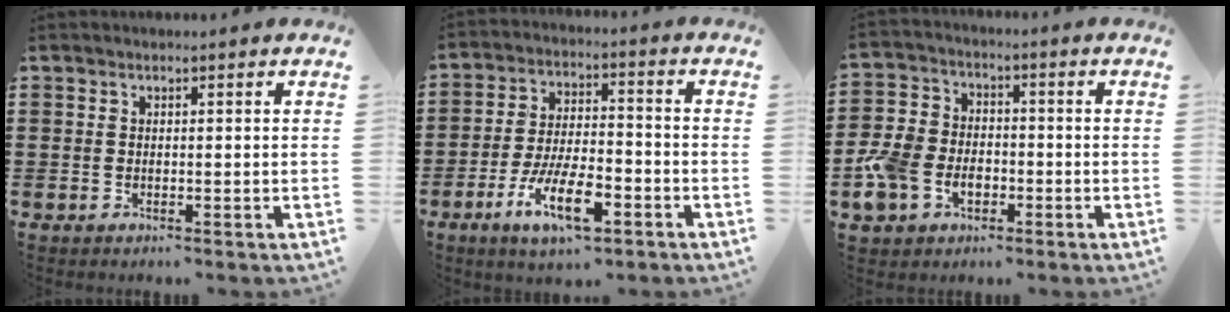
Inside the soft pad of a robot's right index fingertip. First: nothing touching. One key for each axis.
{"total": 10.2, "fx": -5.2, "fy": 3.6, "fz": 8.0, "tx": -0.165, "ty": 0.001, "tz": -0.094}
{"total": 6.9, "fx": -2.7, "fy": 5.3, "fz": 3.6, "tx": -0.109, "ty": 0.007, "tz": -0.057}